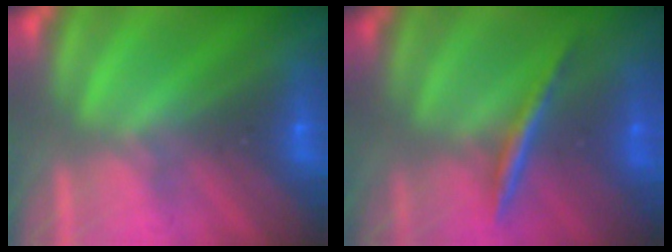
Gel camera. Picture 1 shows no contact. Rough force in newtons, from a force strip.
{"total": 2.2}